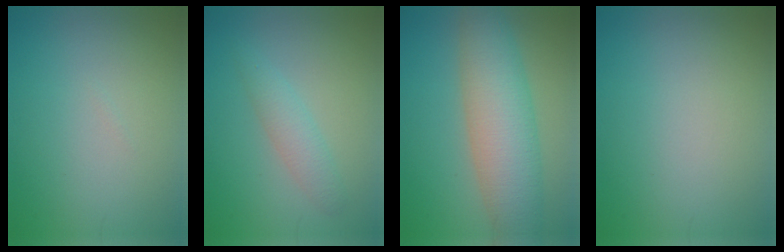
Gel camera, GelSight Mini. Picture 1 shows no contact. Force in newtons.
{"total": 2.1, "press": 2.1, "slide": 0.2}
{"total": 7.5, "press": 7.5, "slide": 0.5}
{"total": 0.0}